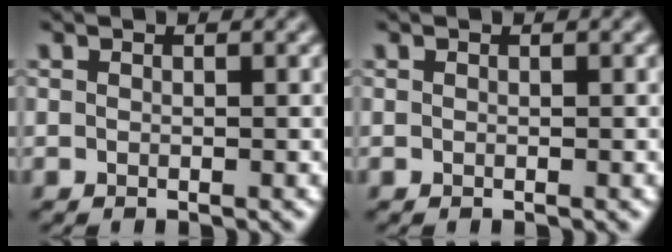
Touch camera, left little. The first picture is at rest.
{"total": 0.0}